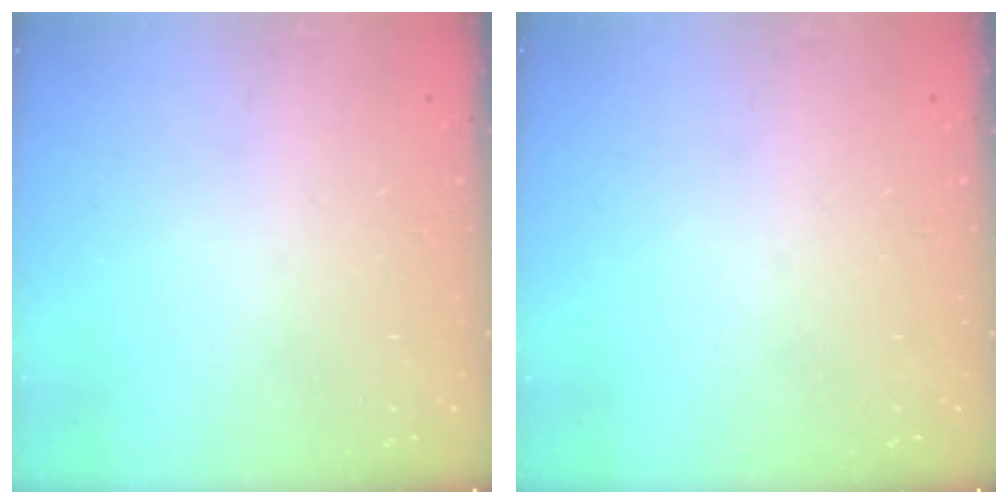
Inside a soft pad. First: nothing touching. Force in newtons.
{"total": 0.0}